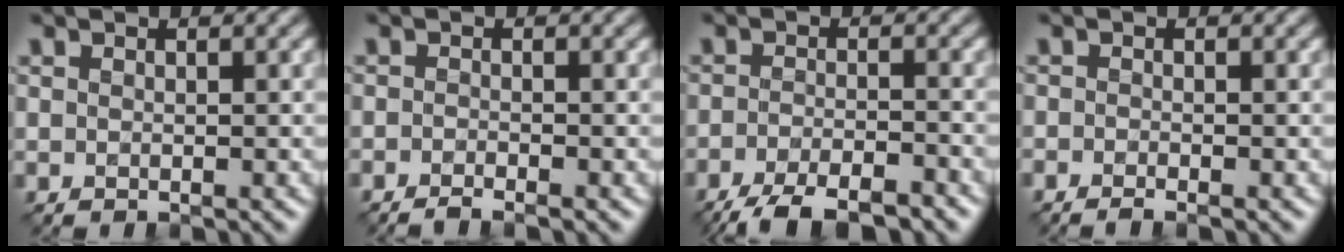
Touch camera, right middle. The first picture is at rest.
{"total": 1.5, "force": [-1.1, 0.2, 0.9], "torque": [-0.012, -0.003, -0.026]}
{"total": 6.3, "force": [-4.9, 1.5, 3.6], "torque": [-0.061, -0.006, -0.087]}
{"total": 1.1, "force": [-0.9, 0.1, 0.7], "torque": [-0.011, -0.004, -0.020]}